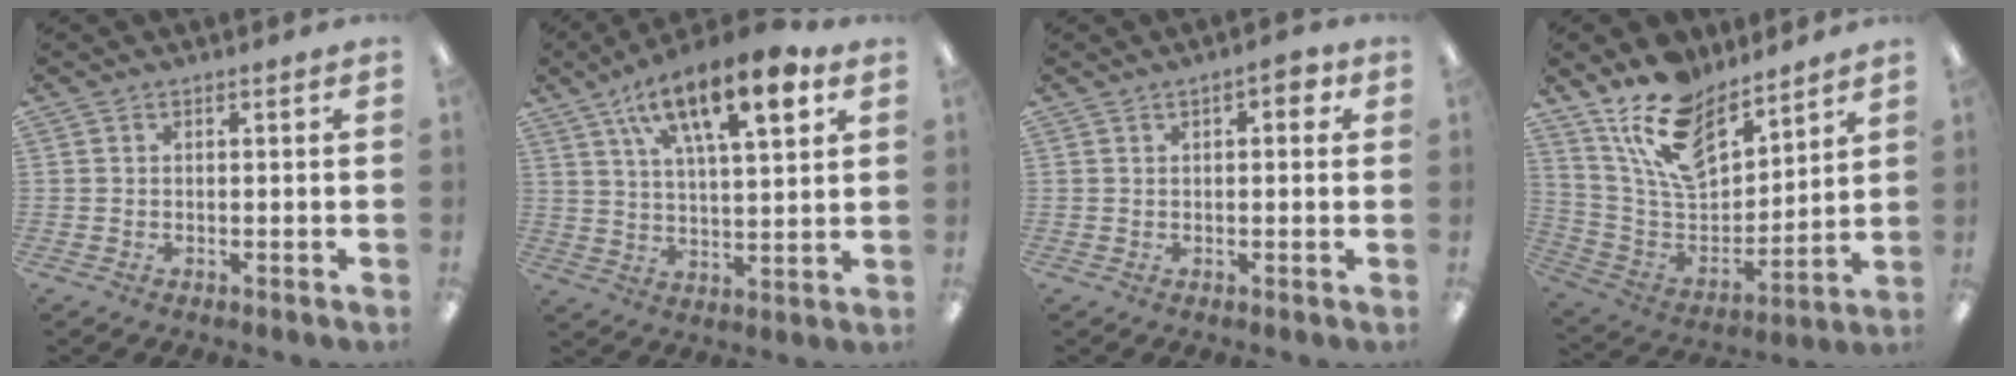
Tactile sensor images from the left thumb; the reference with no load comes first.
{"total": 17.2, "force": [9.4, 6.1, 13.1], "torque": [-0.204, -0.038, 0.151]}
{"total": 3.7, "force": [1.3, 1.8, 3.0], "torque": [-0.037, 0.001, 0.015]}
{"total": 16.8, "force": [12.8, 7.9, 7.6], "torque": [-0.154, -0.072, 0.236]}